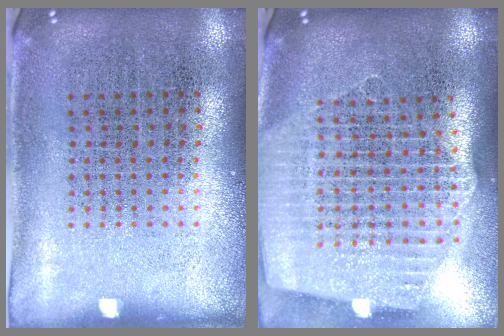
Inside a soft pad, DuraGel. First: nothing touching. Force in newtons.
{"total": 2.5, "press": 2.1, "slide": 1.3}